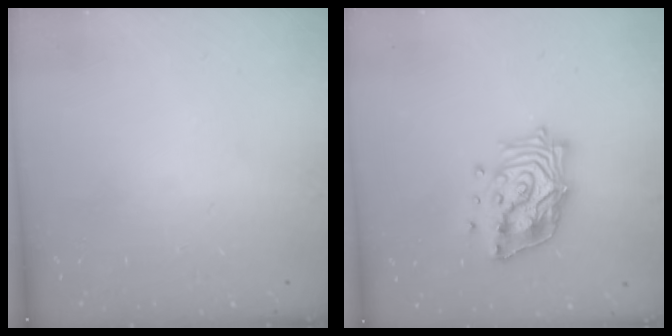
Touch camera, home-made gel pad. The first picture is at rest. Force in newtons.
{"total": 14.6, "press": 14.5, "slide": 1.8}